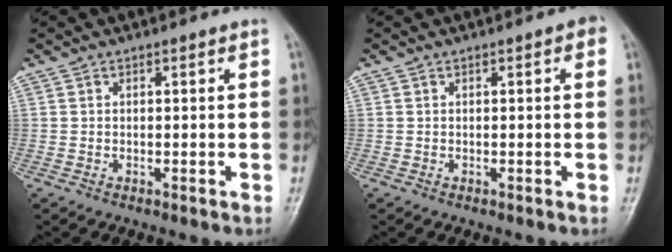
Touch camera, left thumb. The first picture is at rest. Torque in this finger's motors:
{"motor_torque": [0.38, 0.21, 0.29, -0.28, 0.00]}